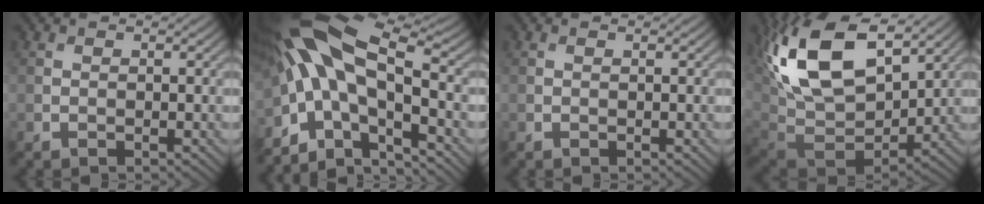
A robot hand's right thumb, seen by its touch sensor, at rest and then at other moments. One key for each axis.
{"total": 13.9, "fx": -2.7, "fy": 6.2, "fz": 12.2, "tx": -0.234, "ty": 0.010, "tz": -0.057}
{"total": 0.0}
{"total": 18.9, "fx": 8.0, "fy": 10.4, "fz": 13.6, "tx": -0.311, "ty": 0.024, "tz": 0.156}